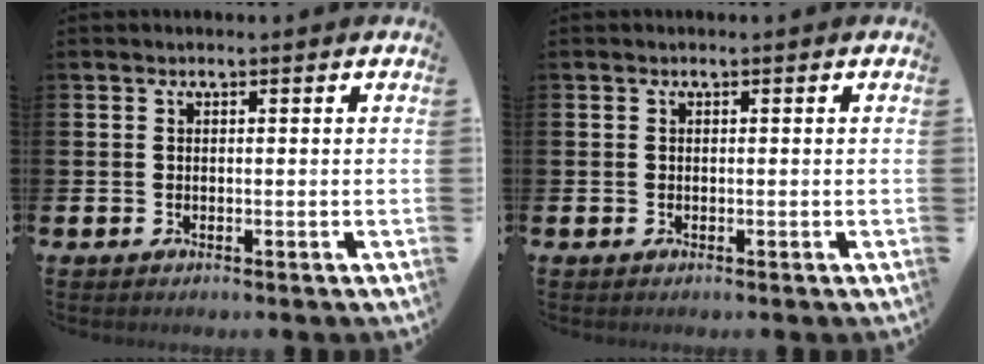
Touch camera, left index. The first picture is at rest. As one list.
[{"total": 0.0}]